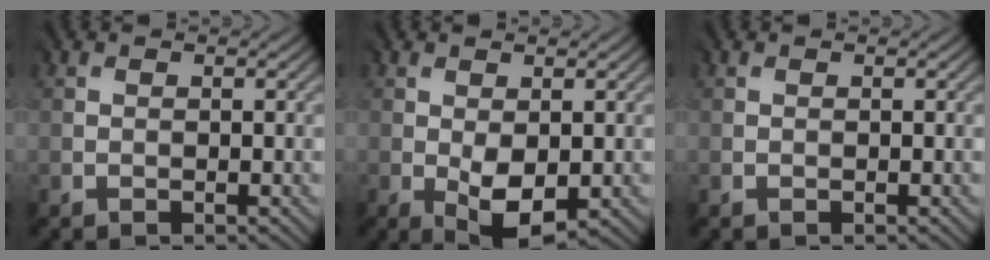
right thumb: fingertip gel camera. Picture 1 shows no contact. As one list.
[{"total": 5.1, "force": [-0.9, 2.8, 4.2], "torque": [-0.087, -0.011, -0.010]}, {"total": 0.0}]